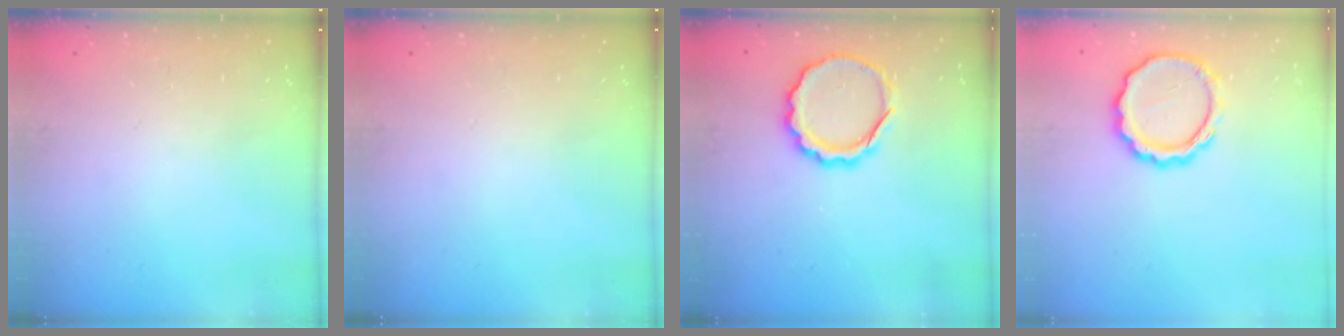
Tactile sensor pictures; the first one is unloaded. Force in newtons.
{"total": 0.0}
{"total": 10.7, "press": 10.6, "slide": 1.9}
{"total": 10.3, "press": 10.2, "slide": 1.7}